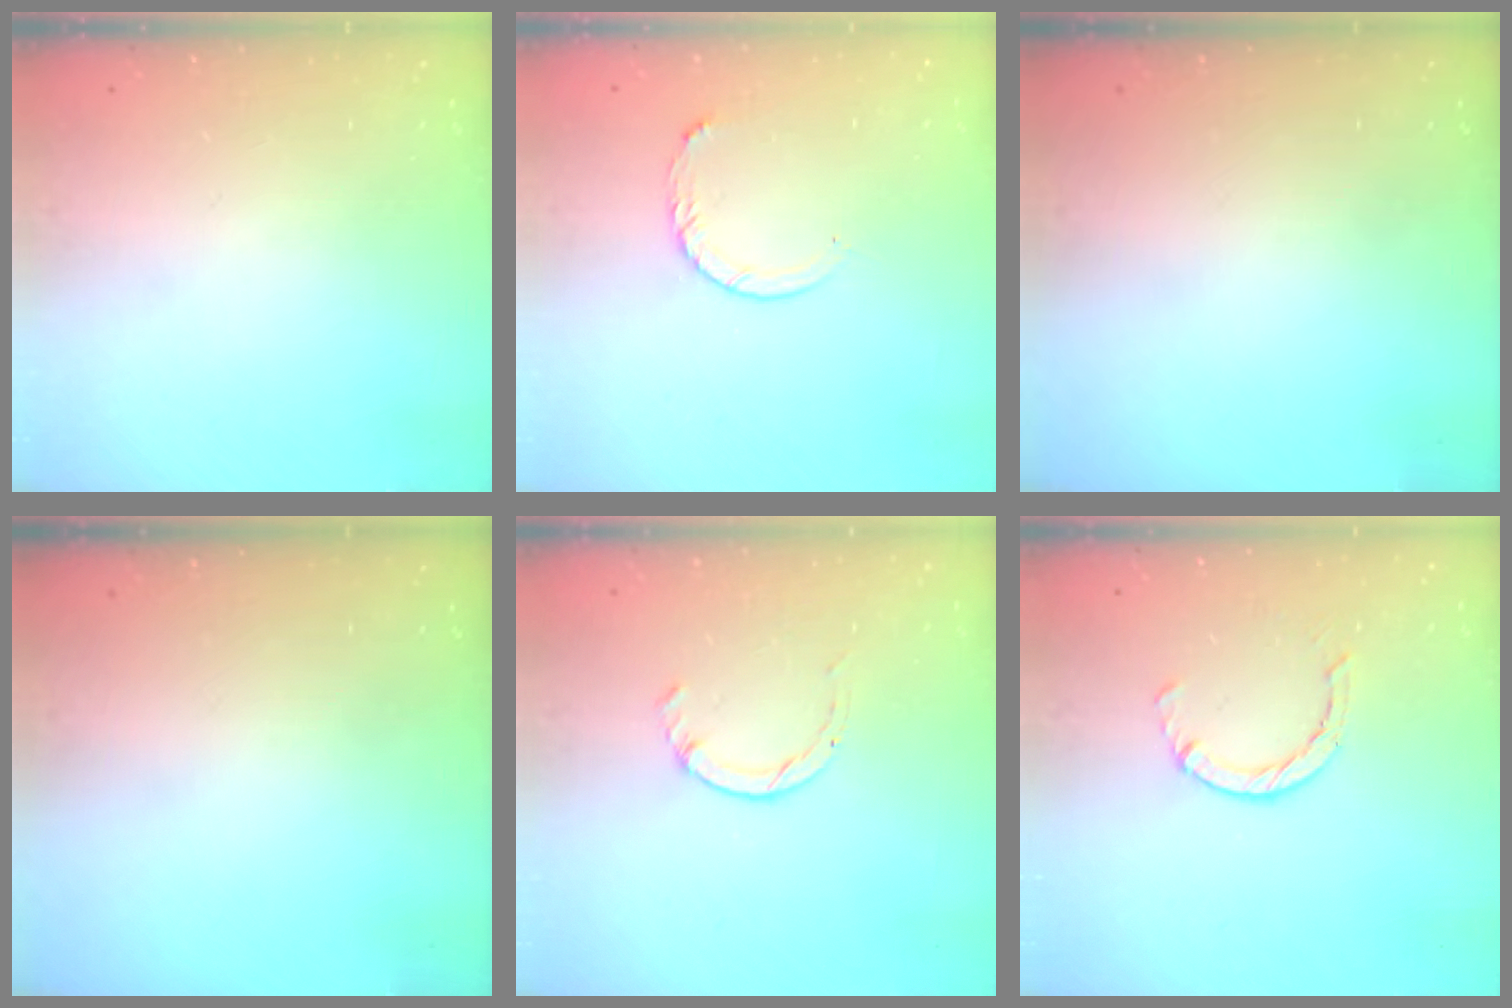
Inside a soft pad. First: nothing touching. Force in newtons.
{"total": 5.7, "press": 5.7, "slide": 0.6}
{"total": 0.0}
{"total": 0.0}
{"total": 1.4, "press": 1.4, "slide": 0.2}
{"total": 2.9, "press": 2.8, "slide": 0.4}